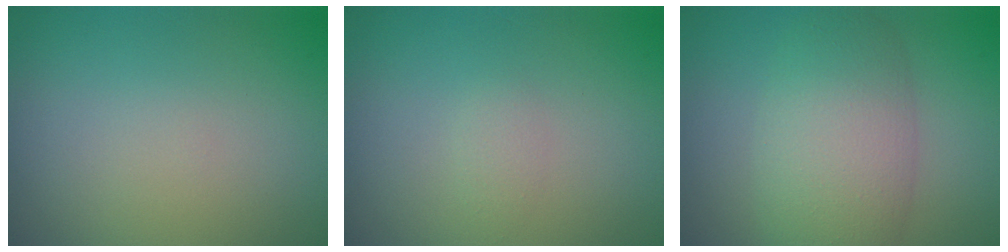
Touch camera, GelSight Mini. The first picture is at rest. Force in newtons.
{"total": 0.8, "press": 0.8, "slide": 0.1}
{"total": 6.5, "press": 6.5, "slide": 0.2}